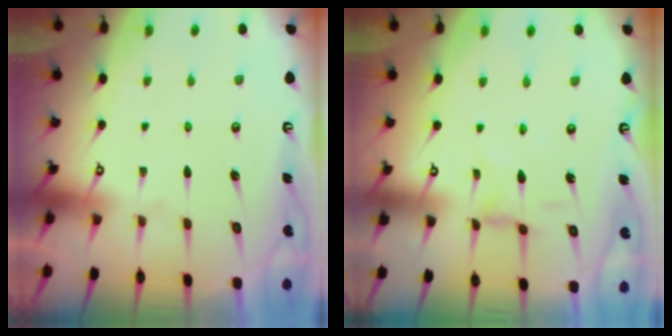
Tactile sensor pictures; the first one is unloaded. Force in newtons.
{"total": 1.9, "press": 1.9, "slide": 0.3}